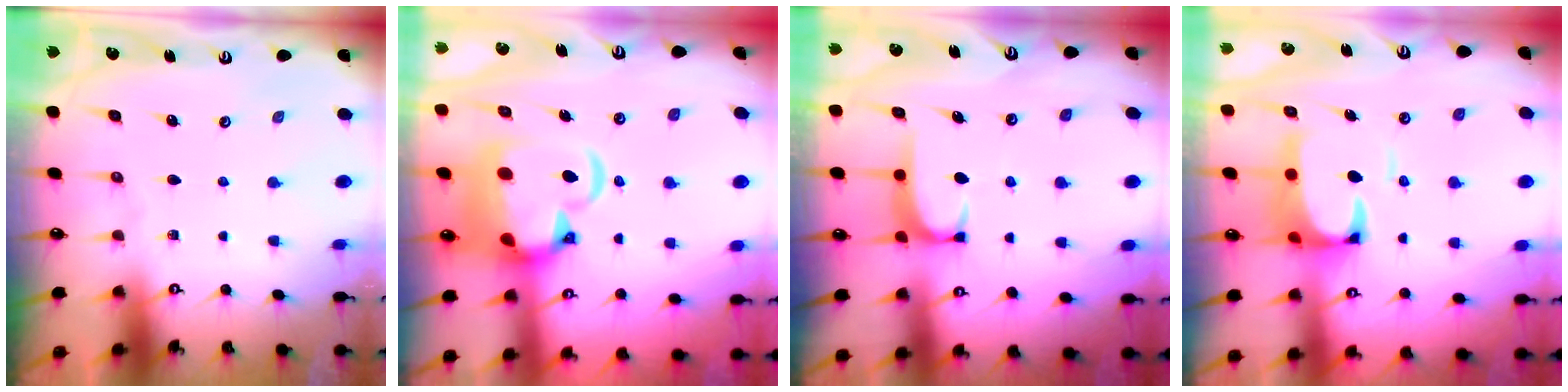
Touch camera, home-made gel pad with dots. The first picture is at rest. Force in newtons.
{"total": 9.9, "press": 9.7, "slide": 1.9}
{"total": 1.6, "press": 1.6, "slide": 0.5}
{"total": 4.6, "press": 4.4, "slide": 1.2}